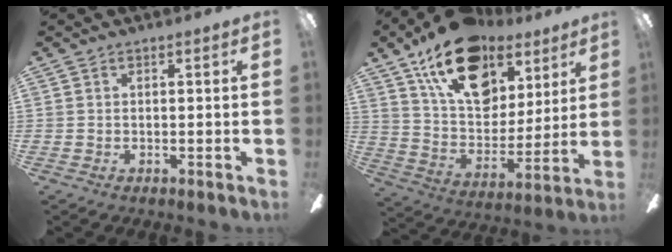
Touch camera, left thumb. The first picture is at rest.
{"total": 22.3, "force": [13.5, 13.1, 12.1], "torque": [-0.200, -0.063, 0.242]}